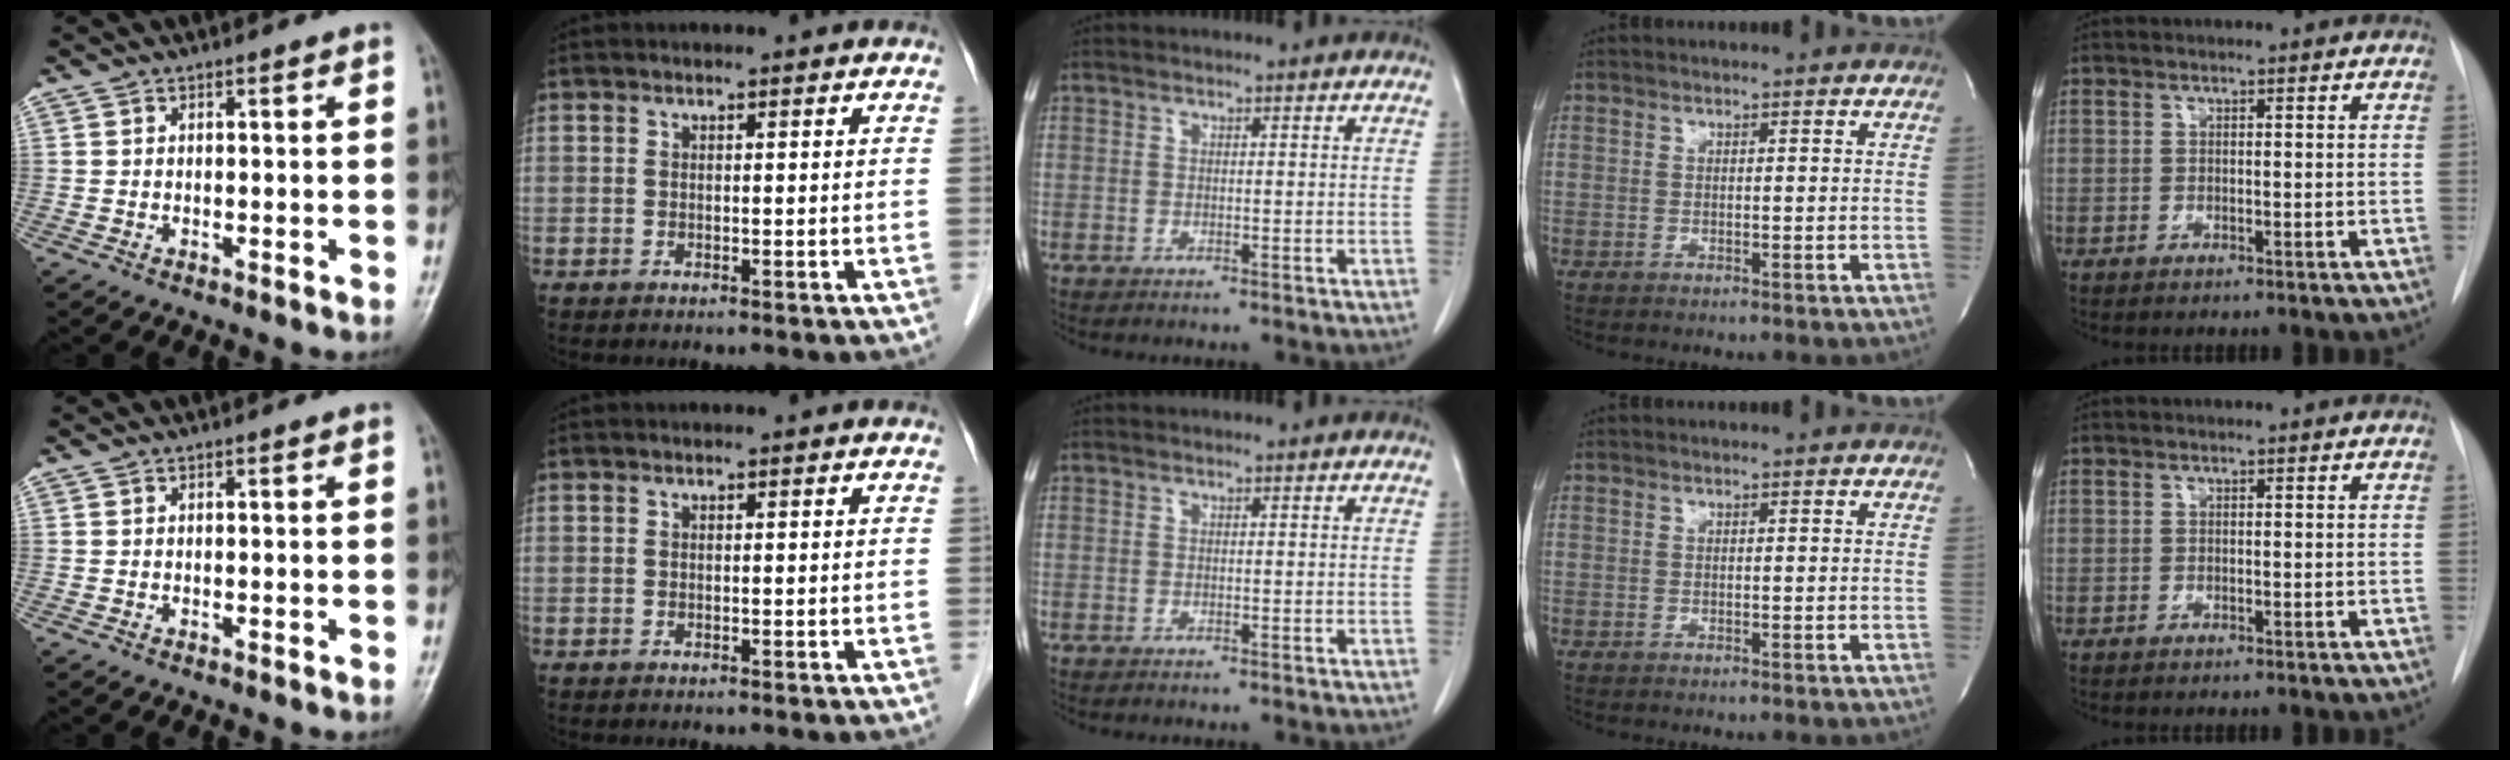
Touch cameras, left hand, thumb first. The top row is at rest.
{}